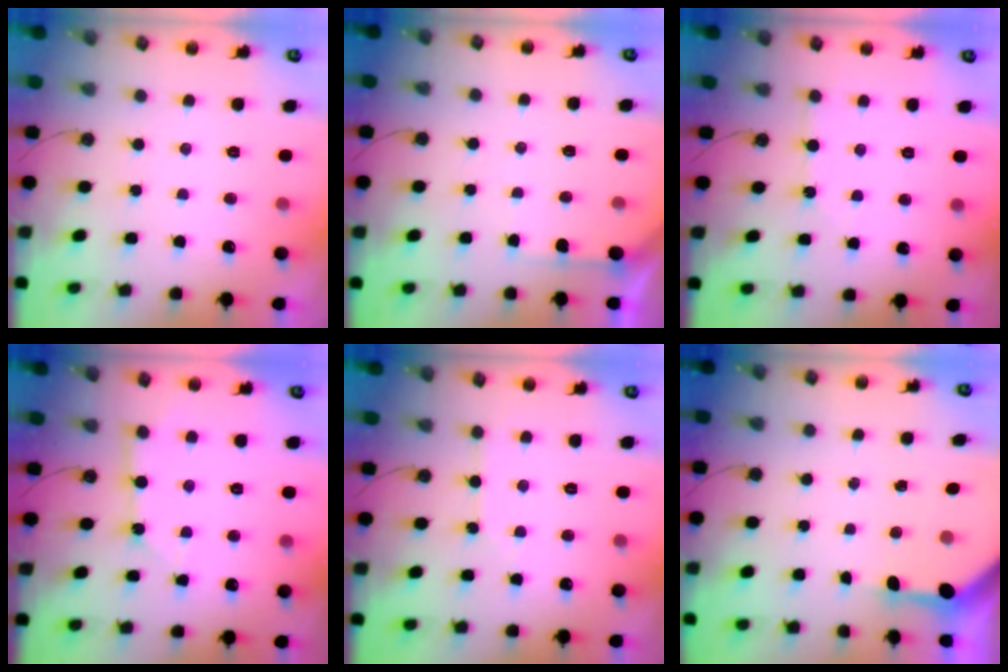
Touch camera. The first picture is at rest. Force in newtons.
{"total": 2.9, "press": 2.9, "slide": 0.3}
{"total": 2.7, "press": 2.7, "slide": 0.5}
{"total": 3.9, "press": 3.9, "slide": 0.4}
{"total": 2.6, "press": 2.6, "slide": 0.5}
{"total": 3.4, "press": 3.4, "slide": 0.4}